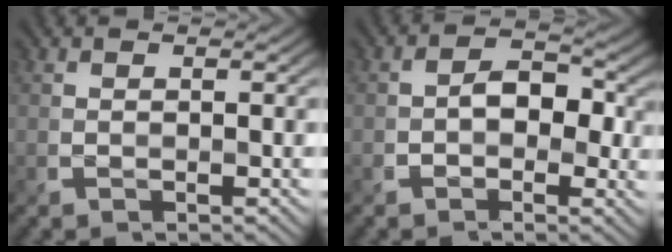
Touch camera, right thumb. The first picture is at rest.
{"total": 4.3, "force": [-0.4, 3.3, 2.8], "torque": [-0.036, -0.002, -0.010]}